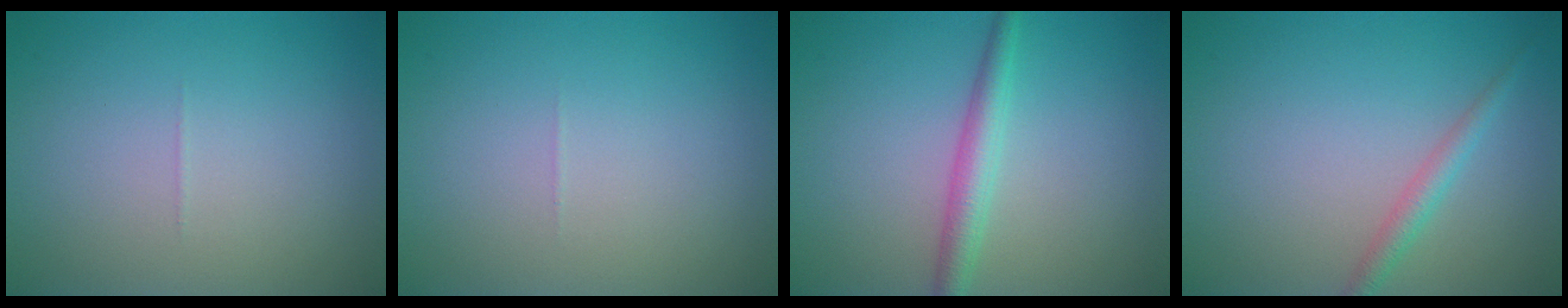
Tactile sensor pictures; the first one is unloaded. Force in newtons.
{"total": 0.0}
{"total": 2.7, "press": 2.7, "slide": 0.0}
{"total": 1.7, "press": 1.7, "slide": 0.1}